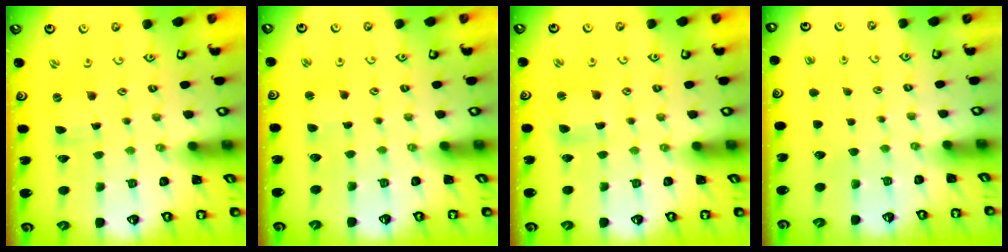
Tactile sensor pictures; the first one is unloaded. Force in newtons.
{"total": 1.6, "press": 1.6, "slide": 0.3}
{"total": 2.7, "press": 2.7, "slide": 0.3}
{"total": 0.0}